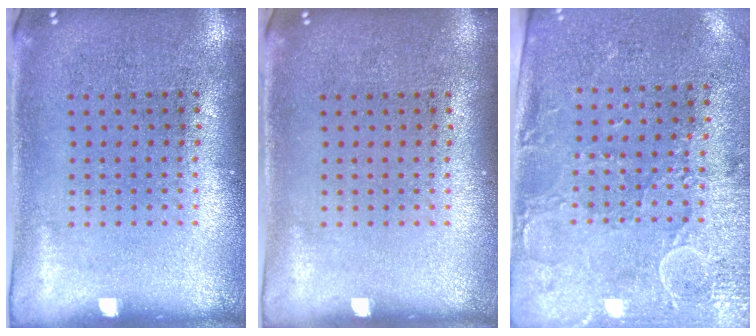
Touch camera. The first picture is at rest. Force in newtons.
{"total": 0.0}
{"total": 2.9, "press": 2.5, "slide": 1.6}